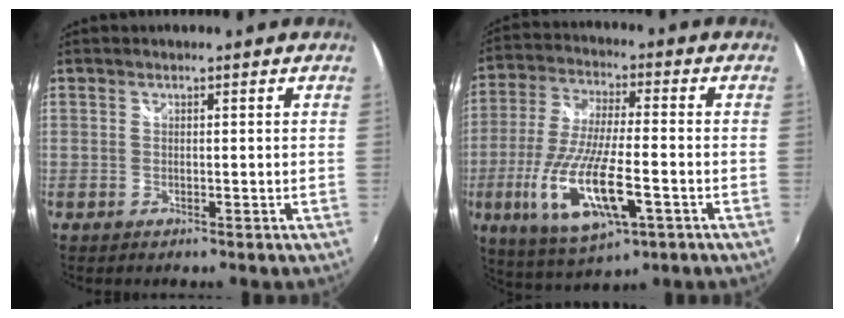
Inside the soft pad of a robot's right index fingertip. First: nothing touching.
{"total": 17.2, "force": [-5.9, 5.1, 15.3], "torque": [-0.317, -0.032, -0.103]}